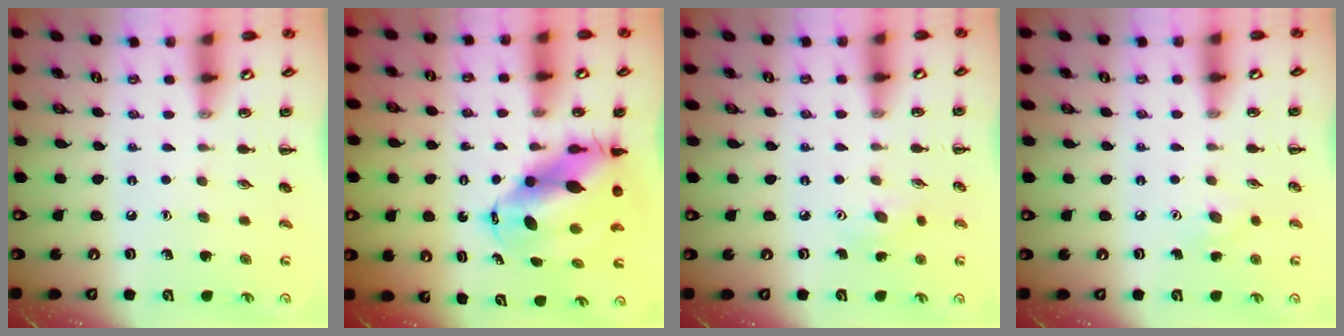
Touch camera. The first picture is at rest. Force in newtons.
{"total": 10.7, "press": 10.3, "slide": 2.8}
{"total": 3.2, "press": 3.0, "slide": 0.9}
{"total": 5.2, "press": 5.0, "slide": 1.3}